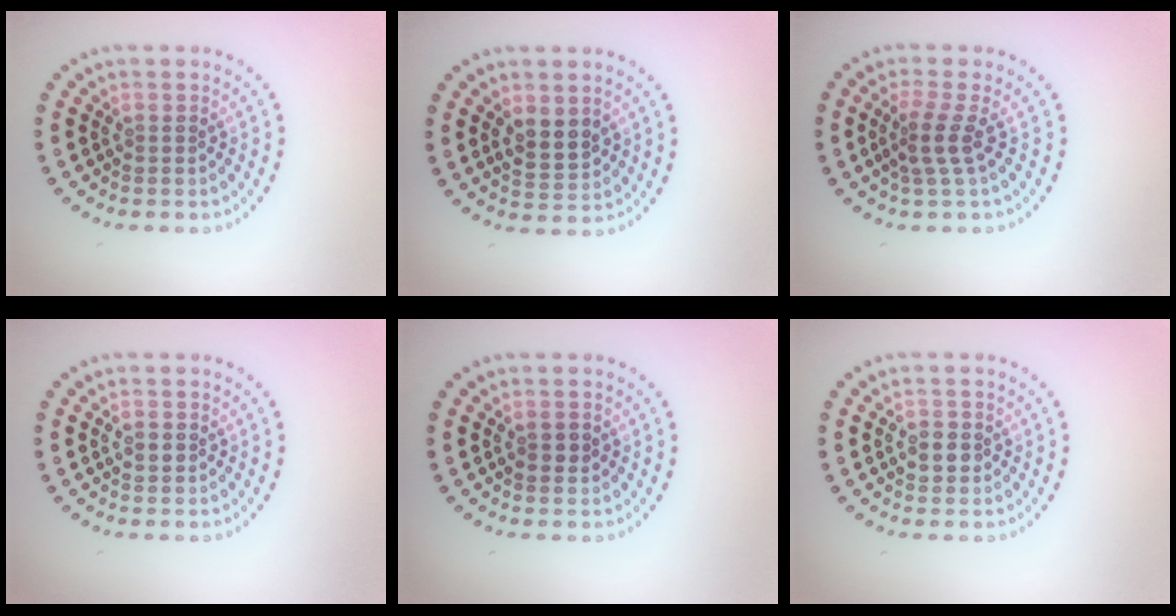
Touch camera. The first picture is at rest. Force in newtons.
{"total": 2.9, "press": 2.8, "slide": 0.8}
{"total": 2.3, "press": 1.6, "slide": 1.6}
{"total": 1.2, "press": 1.2, "slide": 0.1}
{"total": 1.2, "press": 1.2, "slide": 0.1}
{"total": 1.6, "press": 1.6, "slide": 0.2}